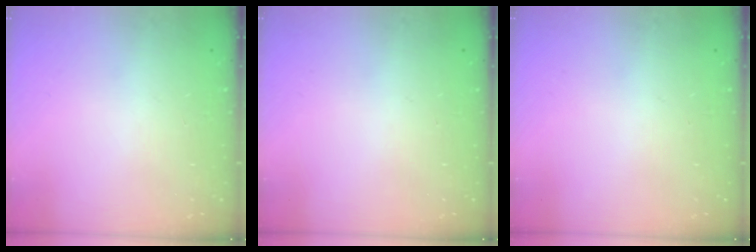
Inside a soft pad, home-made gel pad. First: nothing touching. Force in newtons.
{"total": 0.0}
{"total": 0.0}